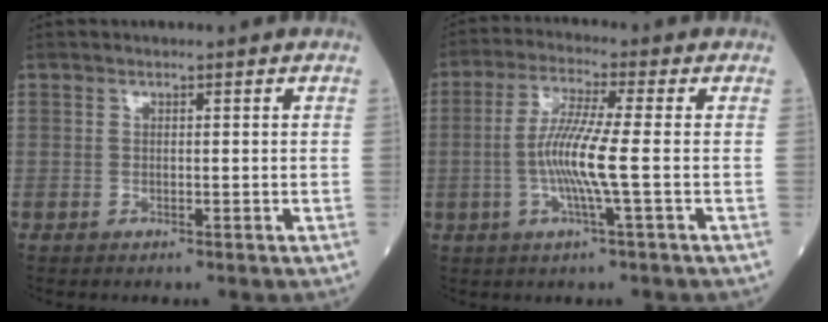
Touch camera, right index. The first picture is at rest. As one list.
[{"total": 8.1, "force": [-1.1, -0.5, 8.0], "torque": [-0.162, -0.003, -0.027]}]